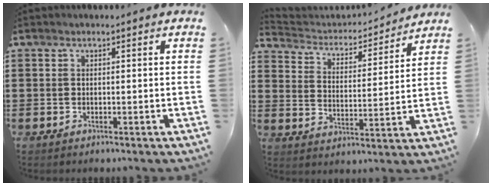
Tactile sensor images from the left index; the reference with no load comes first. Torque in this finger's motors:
{"motor_torque": [-1.57, 0.57, -0.18, -0.05]}